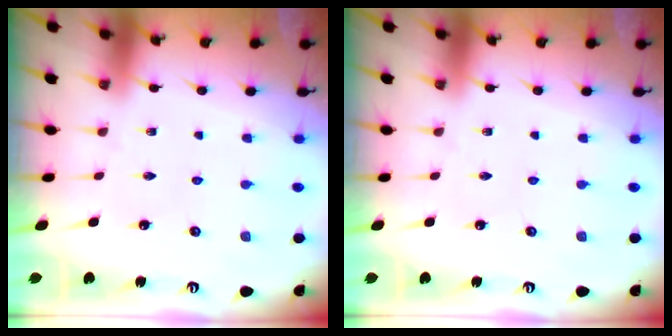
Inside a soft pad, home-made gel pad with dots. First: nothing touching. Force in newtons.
{"total": 0.0}